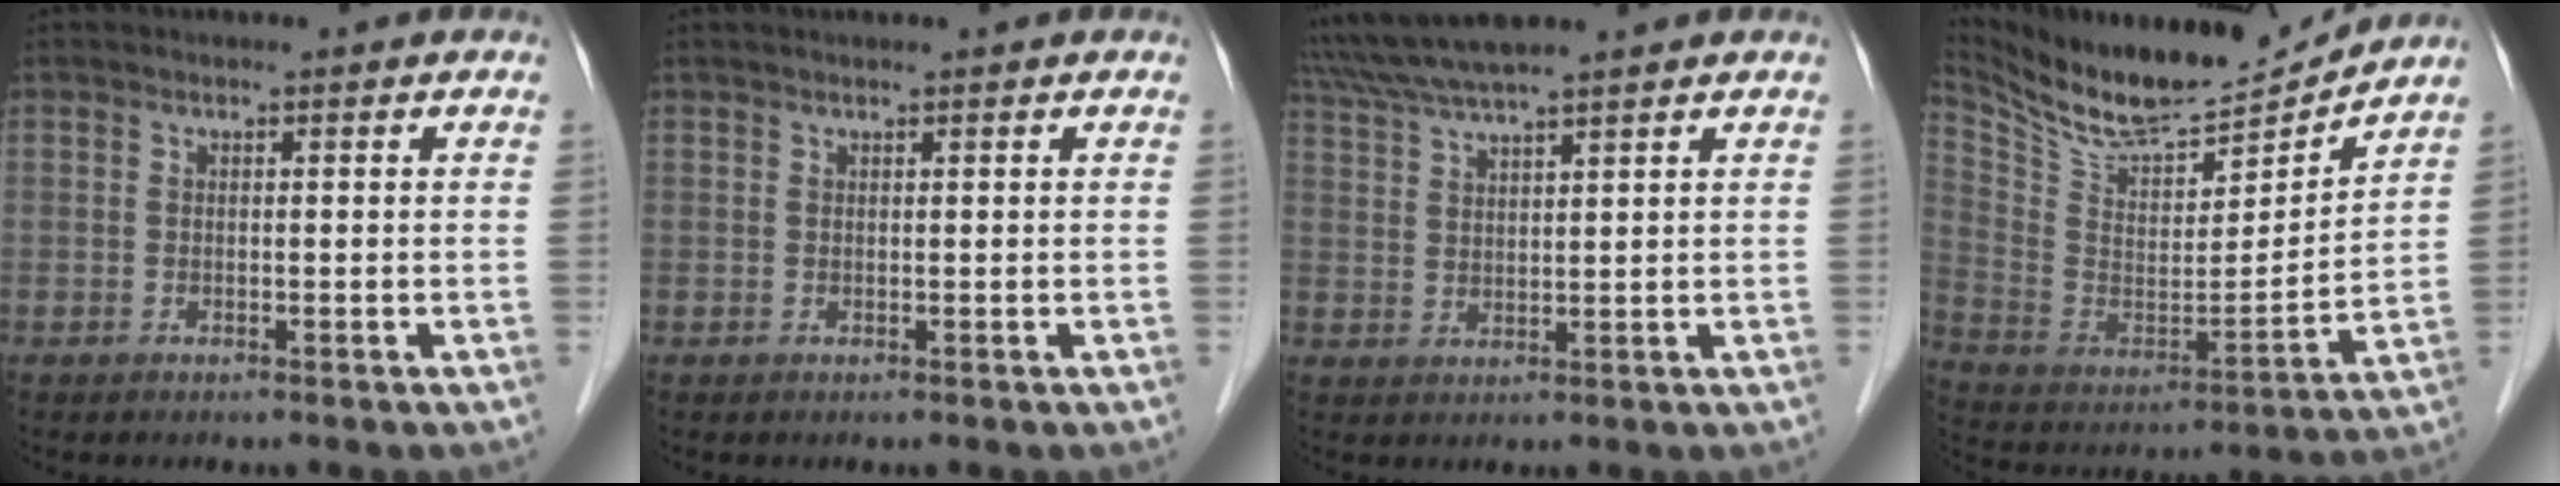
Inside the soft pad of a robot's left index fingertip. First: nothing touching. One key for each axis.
{"total": 1.4, "fx": -1.3, "fy": -0.5, "fz": -0.2, "tx": 0.004, "ty": 0.005, "tz": -0.016}
{"total": 6.9, "fx": 5.8, "fy": -1.2, "fz": 3.5, "tx": -0.066, "ty": 0.029, "tz": 0.106}
{"total": 14.6, "fx": 13.8, "fy": 1.7, "fz": 4.4, "tx": -0.098, "ty": -0.029, "tz": 0.246}